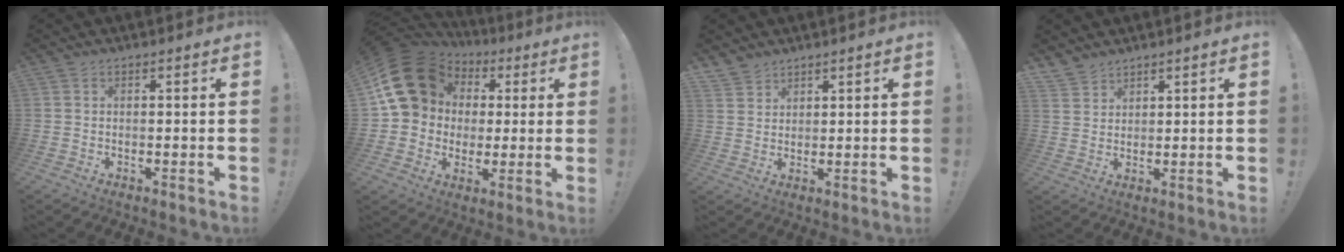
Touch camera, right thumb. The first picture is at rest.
{"total": 19.4, "force": [5.4, 15.9, 9.8], "torque": [-0.163, -0.016, 0.120]}
{"total": 3.9, "force": [3.4, 2.0, 0.5], "torque": [-0.006, -0.025, 0.064]}
{"total": 4.4, "force": [3.9, 1.9, 0.6], "torque": [-0.008, -0.029, 0.074]}